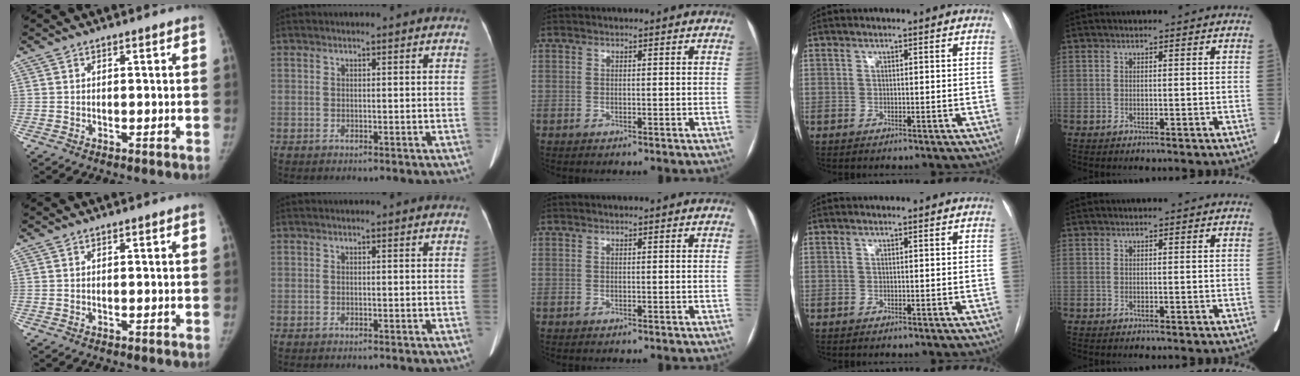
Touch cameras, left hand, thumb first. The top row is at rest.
{}